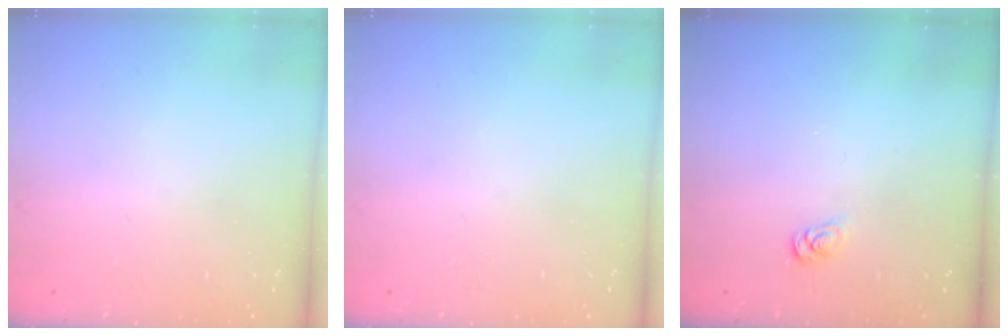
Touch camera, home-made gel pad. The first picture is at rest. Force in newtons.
{"total": 0.0}
{"total": 2.5, "press": 2.4, "slide": 0.3}